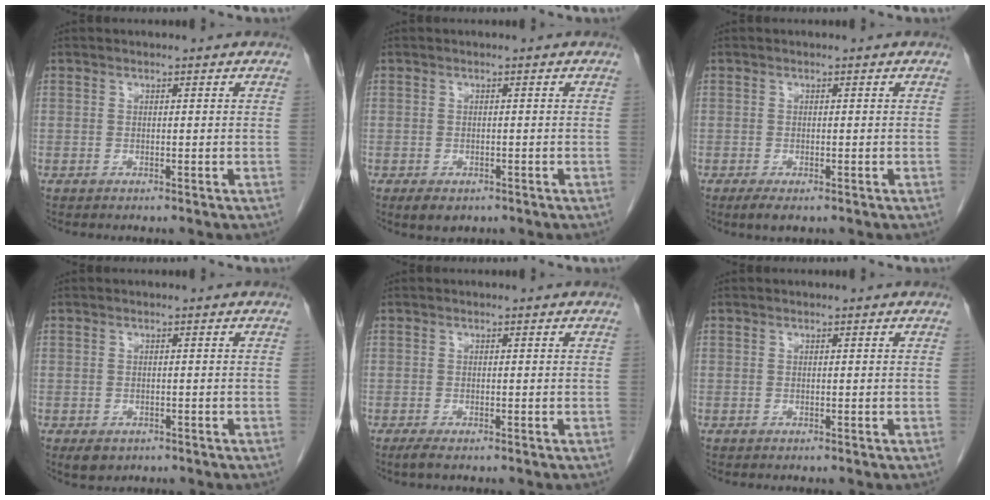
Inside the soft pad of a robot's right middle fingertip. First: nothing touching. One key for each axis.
{"total": 3.4, "fx": -2.2, "fy": 1.9, "fz": 1.6, "tx": -0.021, "ty": -0.002, "tz": -0.027}
{"total": 2.5, "fx": -1.6, "fy": 0.9, "fz": 1.7, "tx": -0.030, "ty": -0.005, "tz": -0.022}
{"total": 2.4, "fx": -1.4, "fy": 1.6, "fz": 1.1, "tx": -0.015, "ty": -0.001, "tz": -0.012}
{"total": 1.3, "fx": -0.9, "fy": 0.1, "fz": 0.9, "tx": -0.025, "ty": -0.005, "tz": -0.017}
{"total": 0.0}